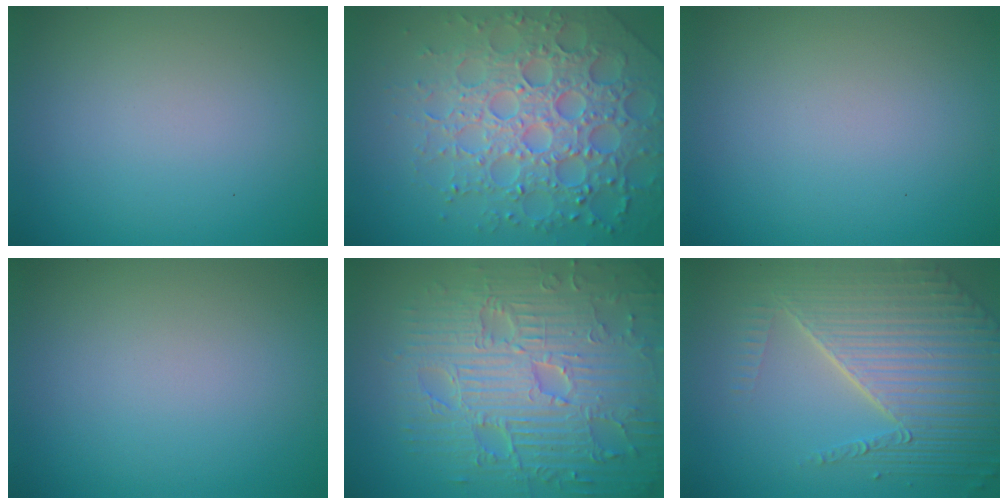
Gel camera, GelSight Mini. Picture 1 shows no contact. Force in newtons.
{"total": 7.3, "press": 7.1, "slide": 1.7}
{"total": 0.0}
{"total": 0.0}
{"total": 10.8, "press": 7.2, "slide": 8.1}
{"total": 8.7, "press": 5.8, "slide": 6.5}